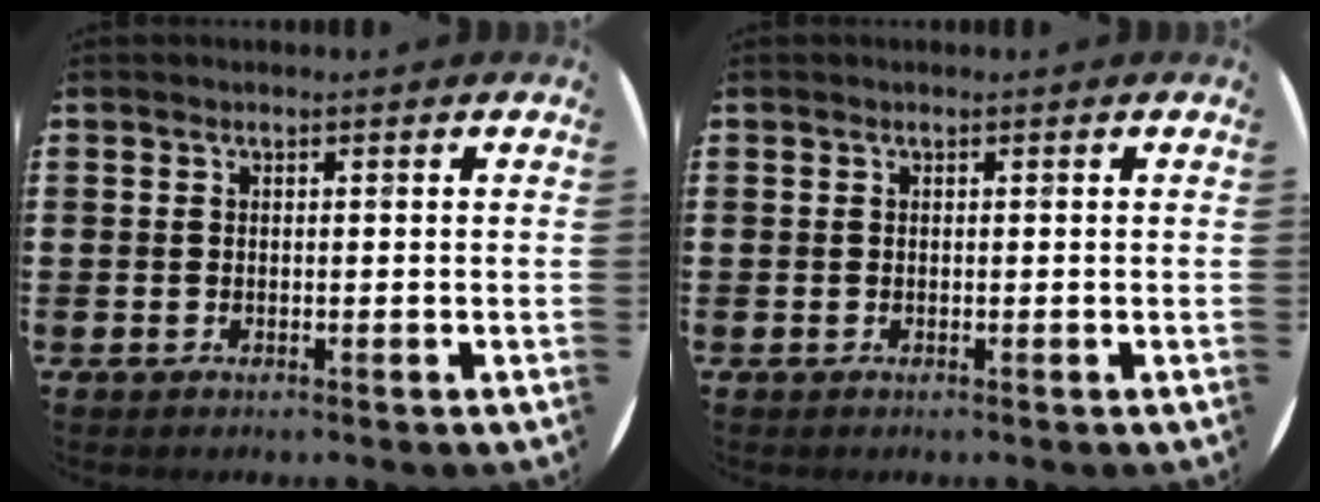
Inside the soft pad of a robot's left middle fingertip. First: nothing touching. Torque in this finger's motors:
{"motor_torque": [-0.05, 0.03, 0.01, 0.01]}